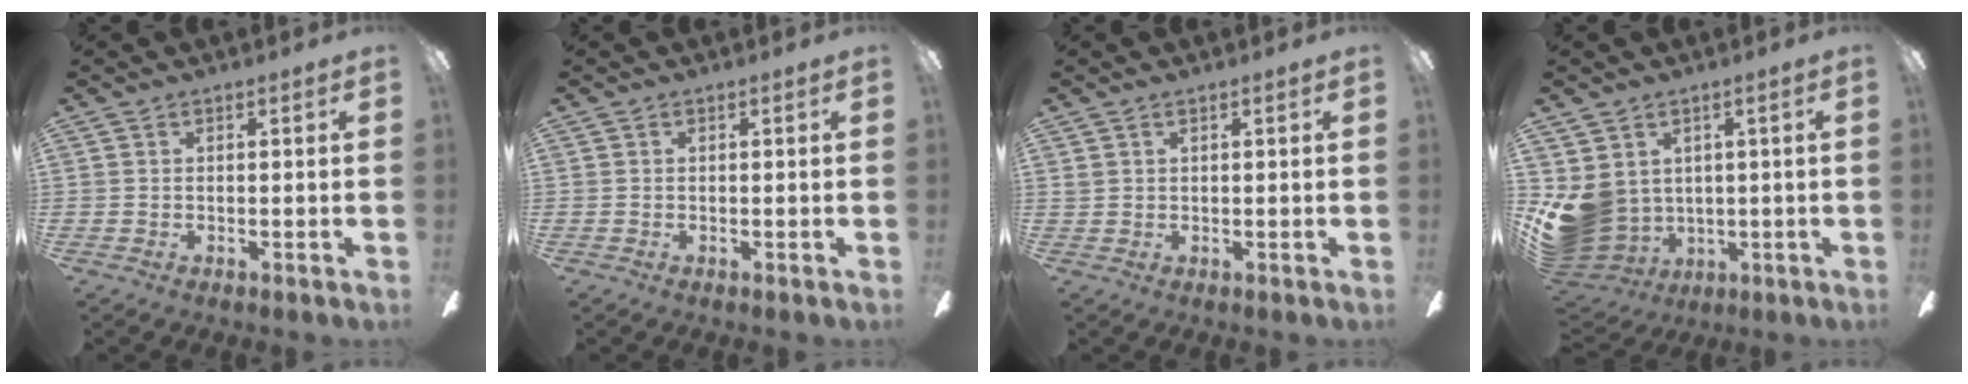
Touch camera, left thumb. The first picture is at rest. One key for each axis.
{"total": 0.0}
{"total": 0.9, "fx": 0.4, "fy": 0.7, "fz": 0.4, "tx": -0.011, "ty": 0.004, "tz": 0.008}
{"total": 9.6, "fx": 0.9, "fy": 8.7, "fz": 3.9, "tx": -0.107, "ty": -0.017, "tz": 0.024}